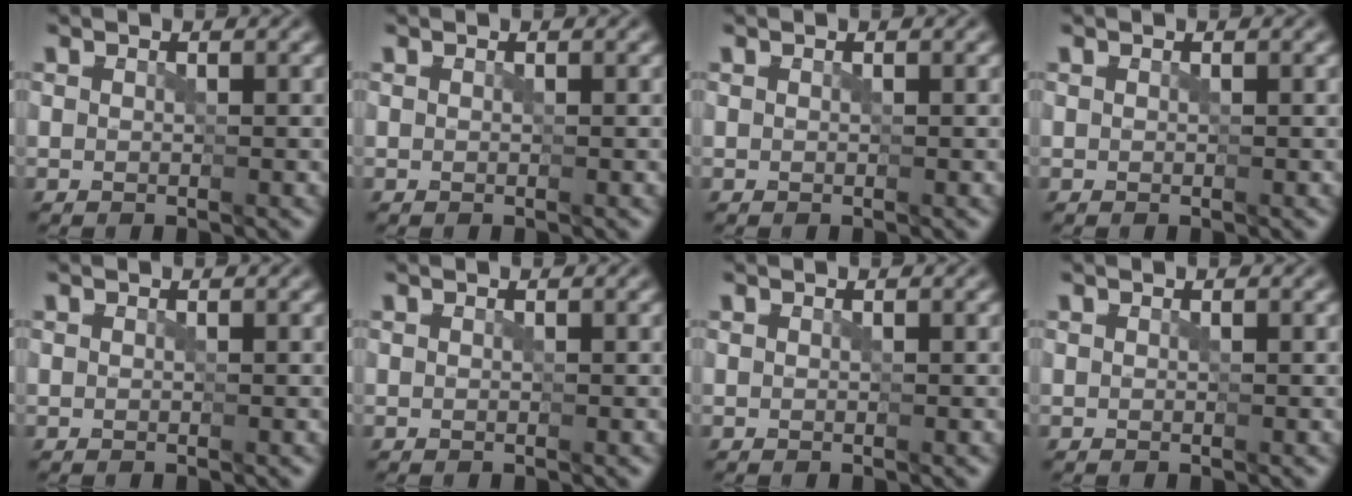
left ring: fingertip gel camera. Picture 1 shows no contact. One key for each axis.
{"total": 0.0}
{"total": 0.0}
{"total": 0.0}
{"total": 0.0}
{"total": 0.0}
{"total": 0.0}
{"total": 0.0}